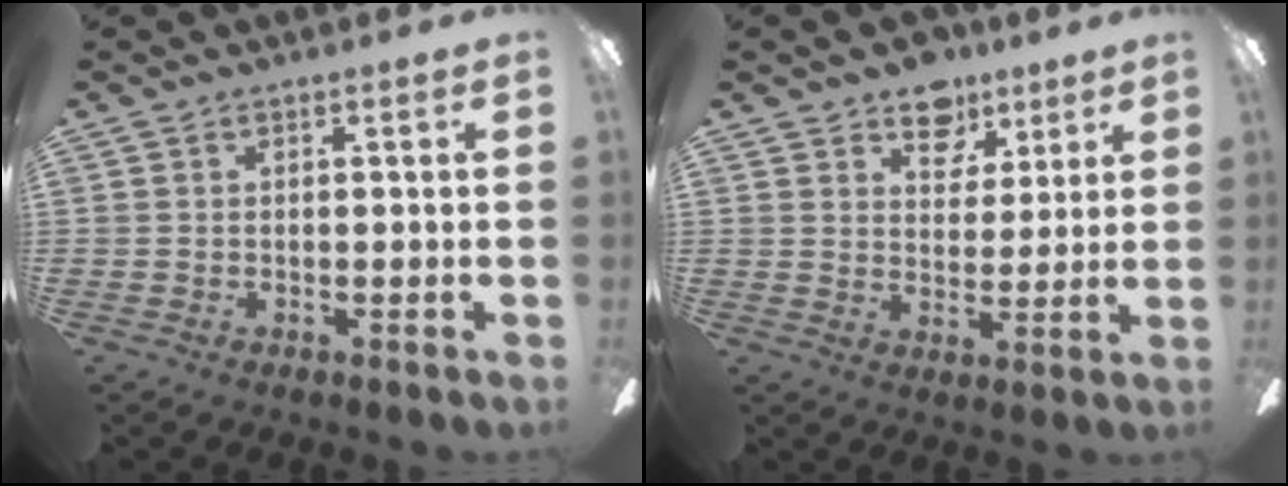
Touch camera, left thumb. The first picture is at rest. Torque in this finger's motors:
{"motor_torque": [0.73, 0.63, 0.79, -0.92, 0.00]}